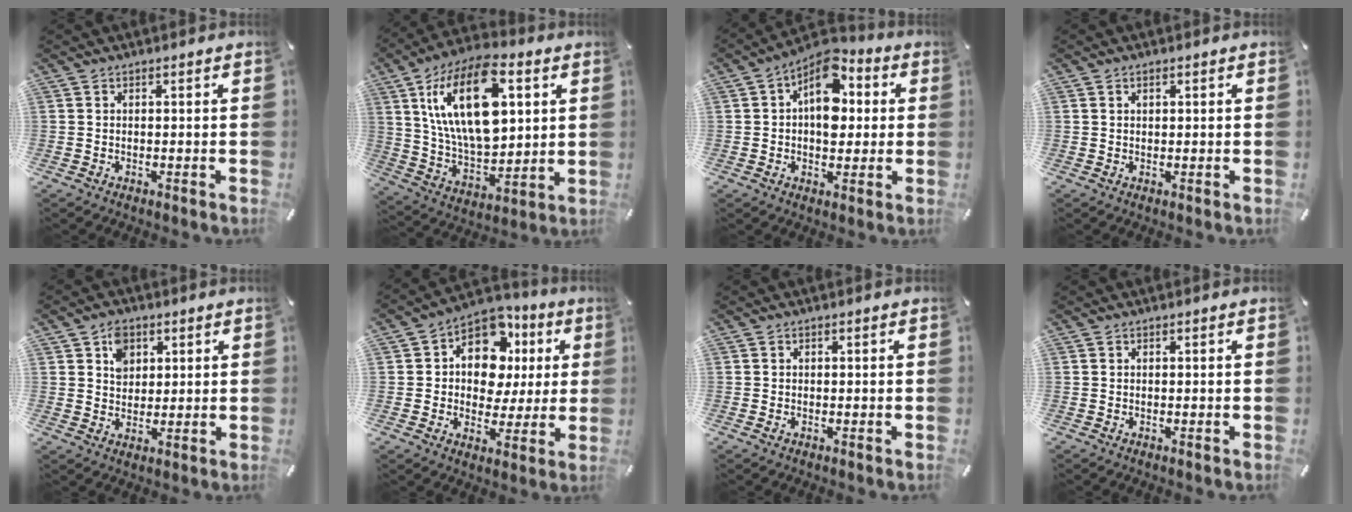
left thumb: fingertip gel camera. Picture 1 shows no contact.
{"total": 22.7, "force": [8.2, 12.5, 17.2], "torque": [-0.344, -0.019, 0.132]}
{"total": 11.6, "force": [2.8, 8.0, 7.9], "torque": [-0.107, -0.025, 0.048]}
{"total": 0.9, "force": [0.4, 0.5, 0.7], "torque": [-0.013, 0.002, 0.007]}
{"total": 5.5, "force": [2.3, 4.6, 2.0], "torque": [-0.029, 0.001, 0.038]}
{"total": 12.5, "force": [4.3, 9.8, 6.4], "torque": [-0.099, -0.027, 0.081]}
{"total": 0.7, "force": [-0.2, 0.4, 0.6], "torque": [-0.010, 0.001, -0.004]}
{"total": 0.0}